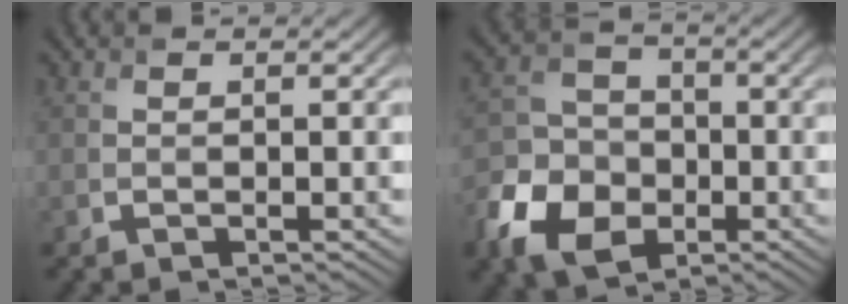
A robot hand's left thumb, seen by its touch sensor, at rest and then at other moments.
{"total": 9.9, "force": [-4.4, 7.2, 5.1], "torque": [-0.125, -0.024, -0.096]}